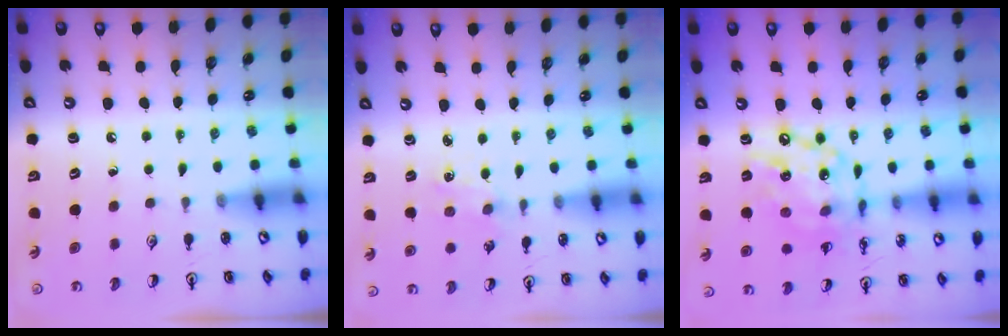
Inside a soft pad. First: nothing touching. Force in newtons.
{"total": 1.0, "press": 0.9, "slide": 0.2}
{"total": 15.7, "press": 15.5, "slide": 1.8}